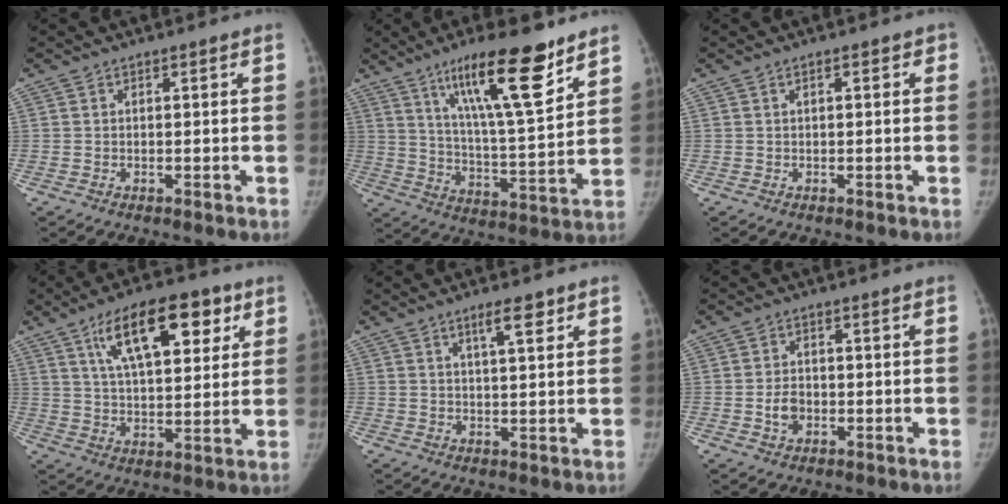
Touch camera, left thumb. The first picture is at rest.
{"total": 18.8, "force": [11.8, 3.8, 14.1], "torque": [-0.207, -0.064, 0.201]}
{"total": 1.4, "force": [0.5, 0.6, 1.1], "torque": [-0.011, 0.002, 0.005]}
{"total": 17.2, "force": [8.3, 7.5, 13.1], "torque": [-0.171, -0.018, 0.137]}
{"total": 4.6, "force": [2.8, 1.0, 3.5], "torque": [-0.050, -0.017, 0.046]}
{"total": 3.5, "force": [-0.8, 2.6, 2.2], "torque": [-0.034, 0.006, -0.014]}